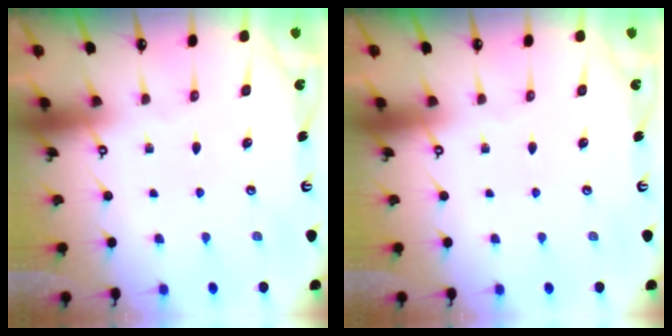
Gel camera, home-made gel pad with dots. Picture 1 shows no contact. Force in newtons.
{"total": 0.0}